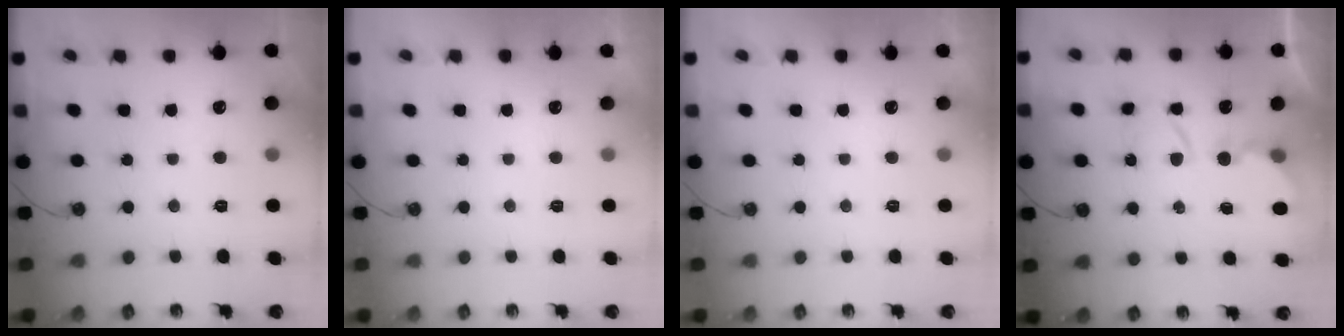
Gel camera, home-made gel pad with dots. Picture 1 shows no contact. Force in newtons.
{"total": 0.0}
{"total": 0.0}
{"total": 6.0, "press": 6.0, "slide": 0.2}